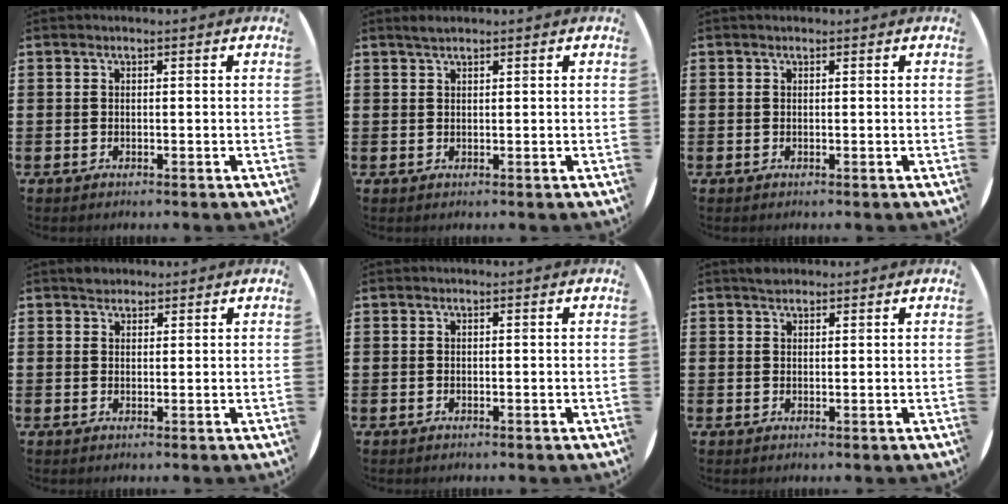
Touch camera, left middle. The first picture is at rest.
{"total": 1.1, "force": [1.0, 0.1, 0.4], "torque": [-0.006, 0.003, 0.017]}
{"total": 0.0}
{"total": 1.6, "force": [1.5, 0.7, -0.1], "torque": [0.008, 0.001, 0.027]}
{"total": 0.0}
{"total": 1.2, "force": [1.1, 0.5, 0.1], "torque": [0.005, 0.000, 0.020]}